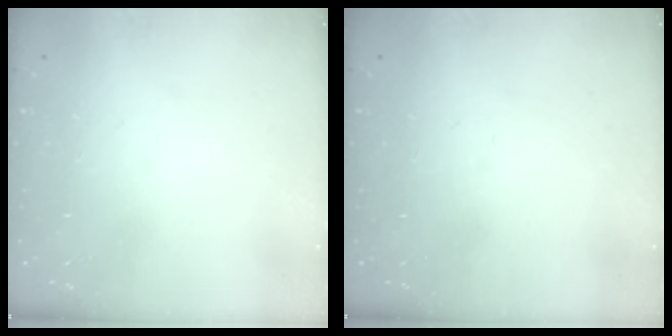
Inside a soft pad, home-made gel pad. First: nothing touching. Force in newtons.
{"total": 0.0}